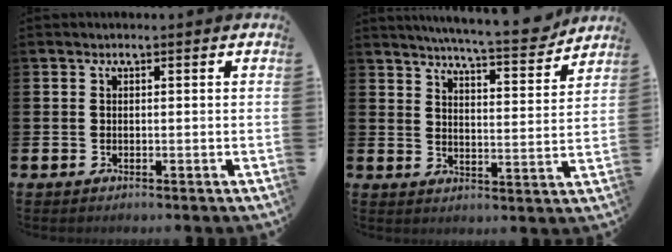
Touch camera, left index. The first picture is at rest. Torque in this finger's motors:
{"motor_torque": [0.45, -1.14, 0.81, 0.21]}